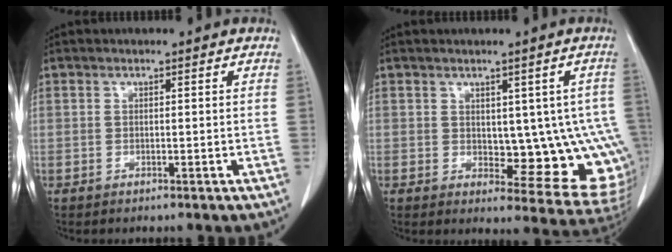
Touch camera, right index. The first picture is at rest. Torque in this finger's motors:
{"motor_torque": [0.32, 0.09, 0.18, 0.01]}